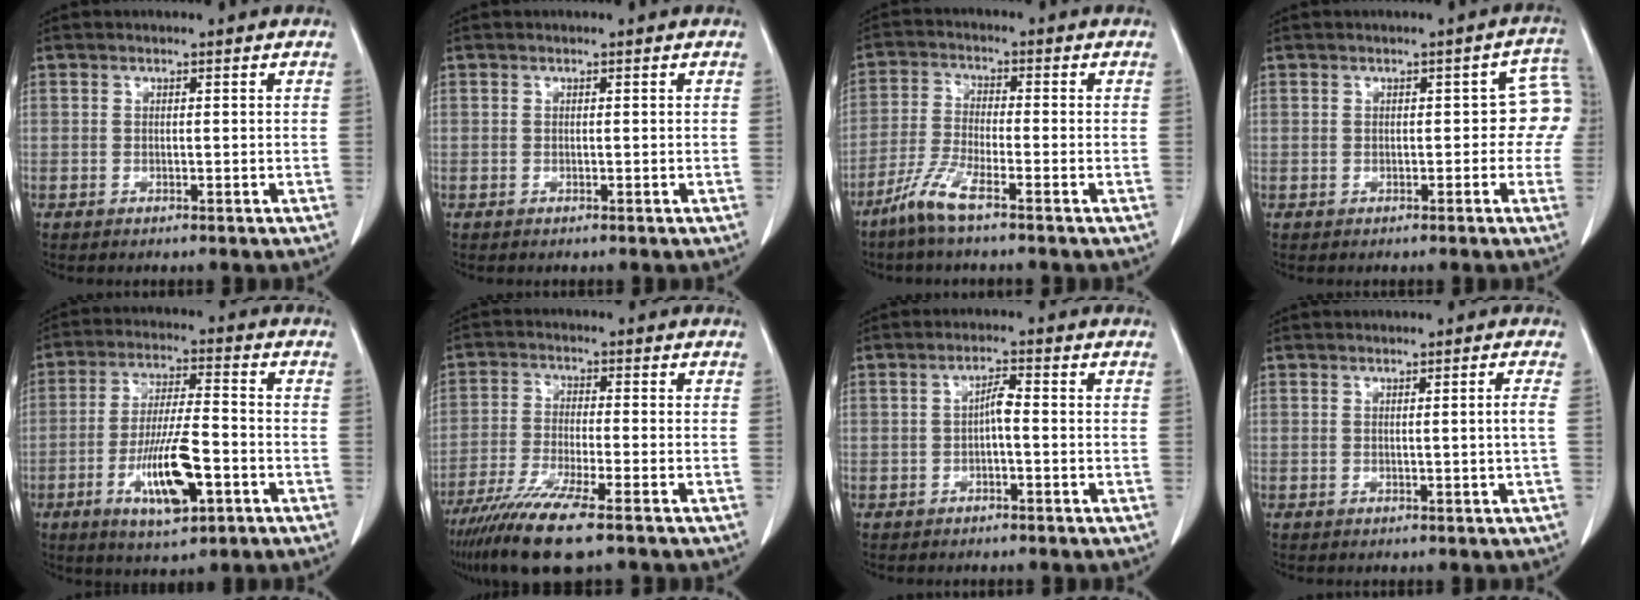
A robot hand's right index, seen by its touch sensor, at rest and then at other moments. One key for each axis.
{"total": 0.0}
{"total": 6.1, "fx": -4.3, "fy": 0.1, "fz": 4.3, "tx": -0.096, "ty": -0.013, "tz": -0.094}
{"total": 5.3, "fx": 0.4, "fy": 2.7, "fz": 4.5, "tx": -0.026, "ty": 0.027, "tz": 0.003}
{"total": 11.6, "fx": -4.3, "fy": 2.6, "fz": 10.5, "tx": -0.199, "ty": -0.006, "tz": -0.070}
{"total": 10.8, "fx": -7.4, "fy": 0.2, "fz": 7.8, "tx": -0.142, "ty": -0.029, "tz": -0.126}
{"total": 2.5, "fx": -0.2, "fy": 0.5, "fz": 2.4, "tx": -0.041, "ty": 0.009, "tz": -0.004}
{"total": 1.9, "fx": 0.2, "fy": -0.7, "fz": 1.7, "tx": -0.025, "ty": -0.003, "tz": 0.007}